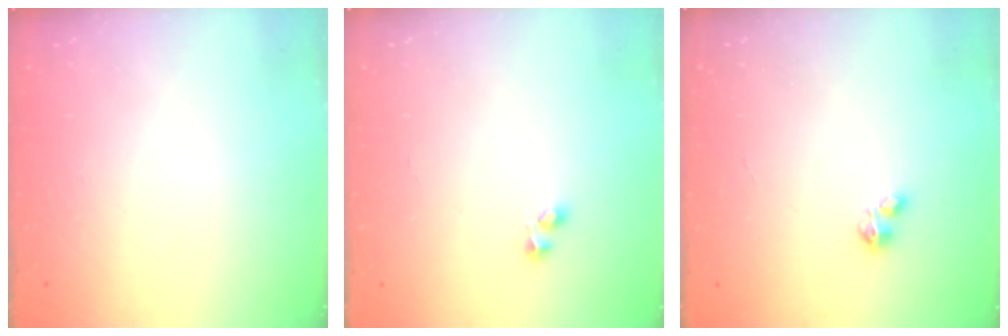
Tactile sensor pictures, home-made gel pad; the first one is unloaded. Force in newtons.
{"total": 3.0, "press": 2.7, "slide": 1.3}
{"total": 2.1, "press": 2.1, "slide": 0.2}